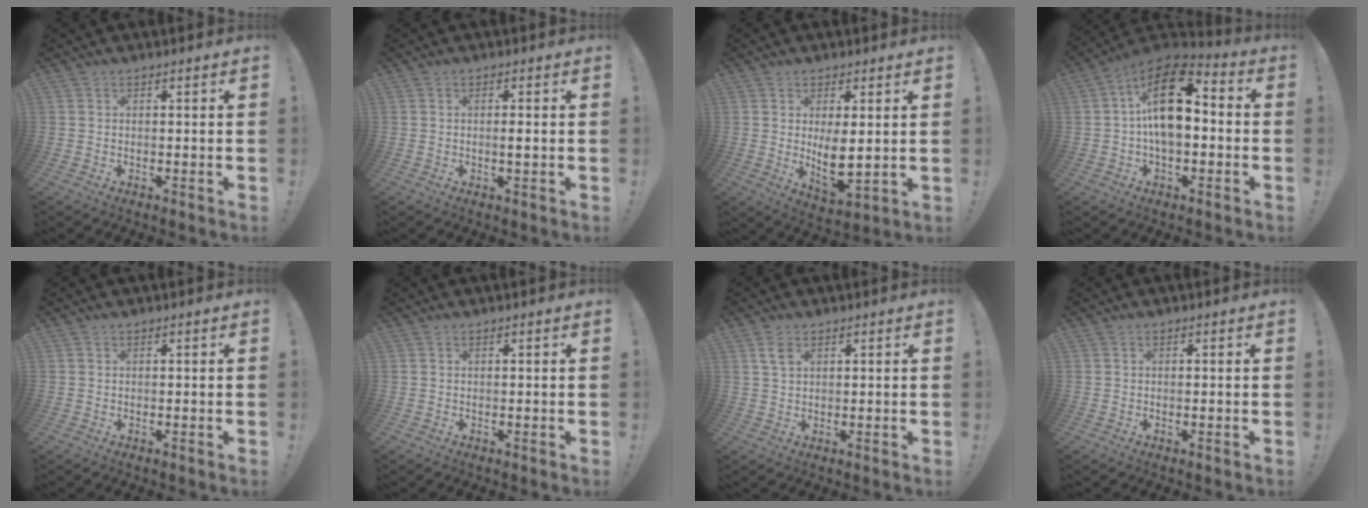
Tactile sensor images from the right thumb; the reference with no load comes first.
{"total": 1.6, "force": [-0.2, 0.0, 1.5], "torque": [-0.019, -0.004, -0.007]}
{"total": 8.4, "force": [1.8, 3.5, 7.4], "torque": [-0.104, -0.029, 0.035]}
{"total": 17.5, "force": [1.5, 10.1, 14.2], "torque": [-0.230, 0.006, 0.025]}
{"total": 0.0}
{"total": 0.0}
{"total": 3.7, "force": [1.9, 2.1, 2.3], "torque": [-0.033, -0.003, 0.034]}
{"total": 0.0}